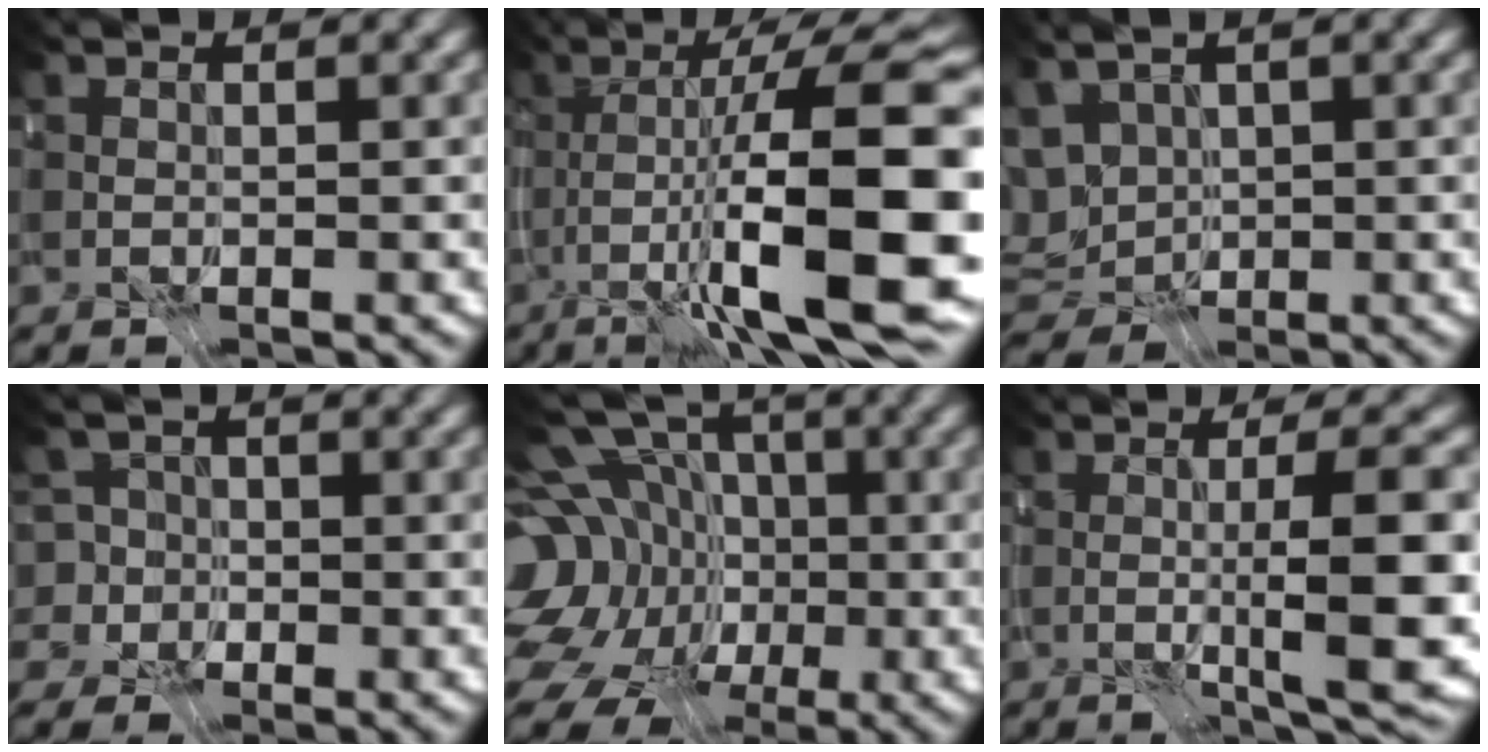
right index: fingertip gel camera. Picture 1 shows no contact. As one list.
[{"total": 13.1, "force": [-4.5, -0.2, 12.3], "torque": [-0.152, 0.005, -0.072]}, {"total": 4.3, "force": [0.0, 2.9, 3.2], "torque": [-0.051, -0.003, 0.002]}, {"total": 4.9, "force": [-0.2, 4.3, 2.3], "torque": [-0.029, 0.026, -0.058]}, {"total": 13.4, "force": [-4.5, 10.6, 7.0], "torque": [-0.144, -0.008, -0.075]}, {"total": 7.0, "force": [-1.9, -0.9, 6.6], "torque": [-0.089, -0.021, -0.023]}]